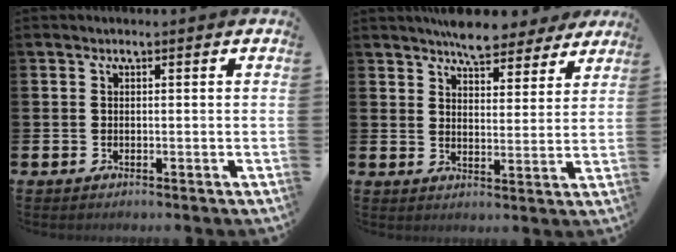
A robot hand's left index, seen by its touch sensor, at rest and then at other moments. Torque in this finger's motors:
{"motor_torque": [1.08, -1.06, 0.40, 0.14]}